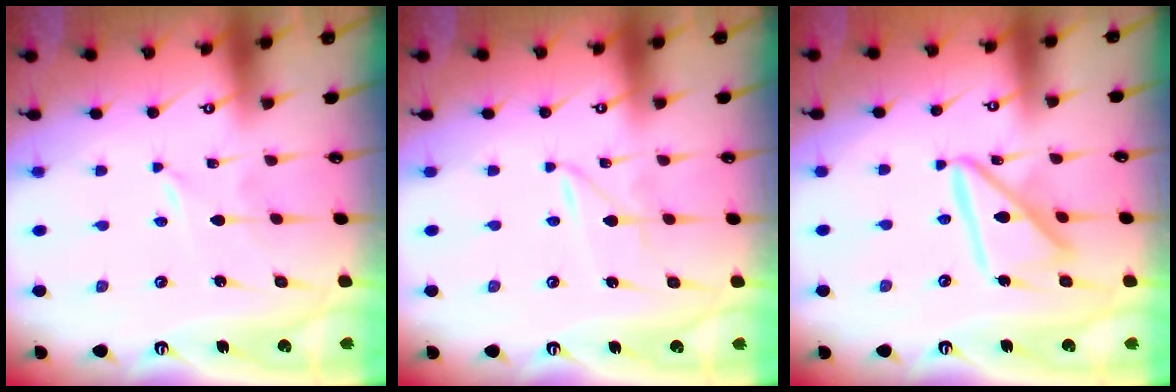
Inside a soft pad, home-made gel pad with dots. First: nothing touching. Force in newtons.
{"total": 1.3, "press": 1.3, "slide": 0.1}
{"total": 15.5, "press": 15.4, "slide": 1.6}